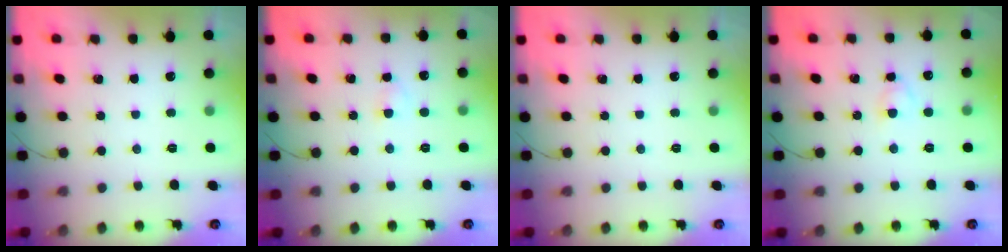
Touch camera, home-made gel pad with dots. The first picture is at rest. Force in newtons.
{"total": 2.0, "press": 1.7, "slide": 1.0}
{"total": 0.0}
{"total": 2.9, "press": 2.7, "slide": 1.1}